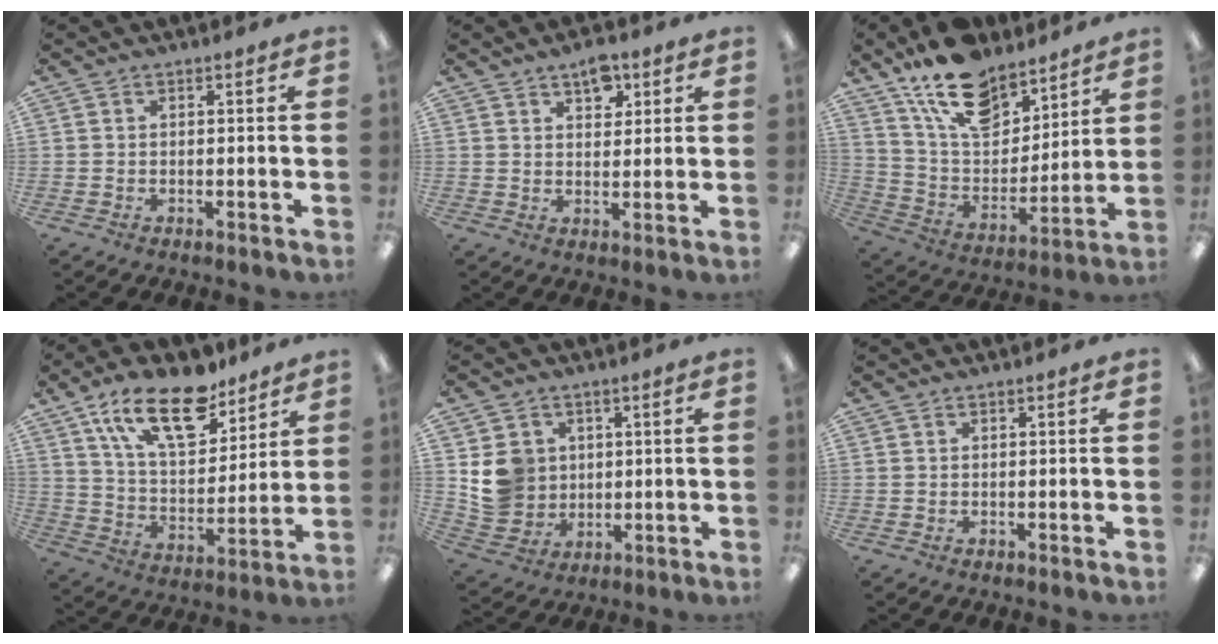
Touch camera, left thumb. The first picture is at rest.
{"total": 5.6, "force": [3.7, 3.1, 2.7], "torque": [-0.021, -0.019, 0.061]}
{"total": 17.2, "force": [12.6, 8.7, 7.8], "torque": [-0.149, -0.072, 0.231]}
{"total": 19.7, "force": [13.1, 9.2, 11.6], "torque": [-0.197, -0.061, 0.229]}
{"total": 9.0, "force": [2.3, 8.4, 2.3], "torque": [-0.053, -0.004, 0.052]}
{"total": 0.0}